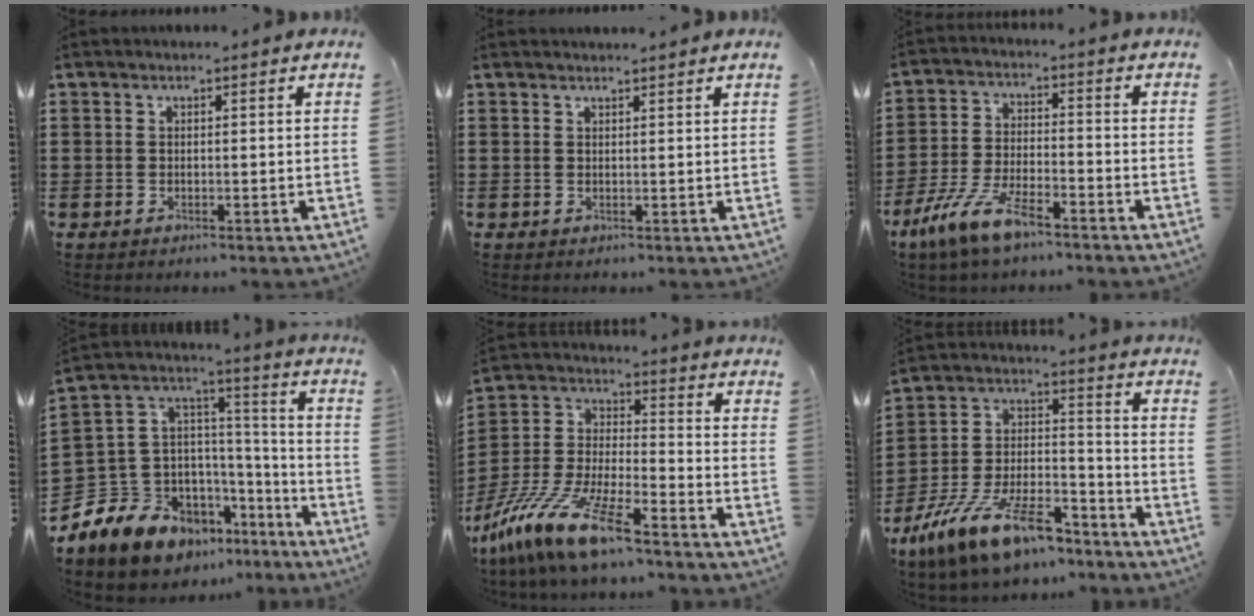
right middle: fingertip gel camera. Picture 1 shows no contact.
{"total": 1.0, "force": [1.0, -0.1, 0.1], "torque": [-0.004, -0.002, 0.020]}
{"total": 8.3, "force": [-6.1, 2.0, 5.3], "torque": [-0.129, -0.006, -0.122]}
{"total": 10.9, "force": [-8.4, 6.8, 1.8], "torque": [-0.093, -0.012, -0.166]}
{"total": 13.4, "force": [-10.7, 1.3, 7.9], "torque": [-0.176, 0.012, -0.212]}
{"total": 13.9, "force": [-10.7, 3.4, 8.1], "torque": [-0.160, 0.028, -0.200]}